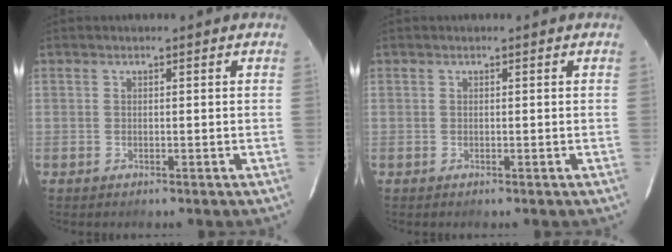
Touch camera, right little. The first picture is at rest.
{"total": 0.0}